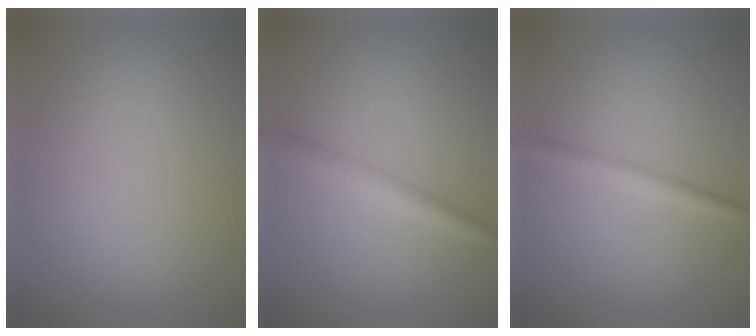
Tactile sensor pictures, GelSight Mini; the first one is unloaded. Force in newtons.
{"total": 2.6, "press": 2.6, "slide": 0.2}
{"total": 1.9, "press": 1.9, "slide": 0.0}